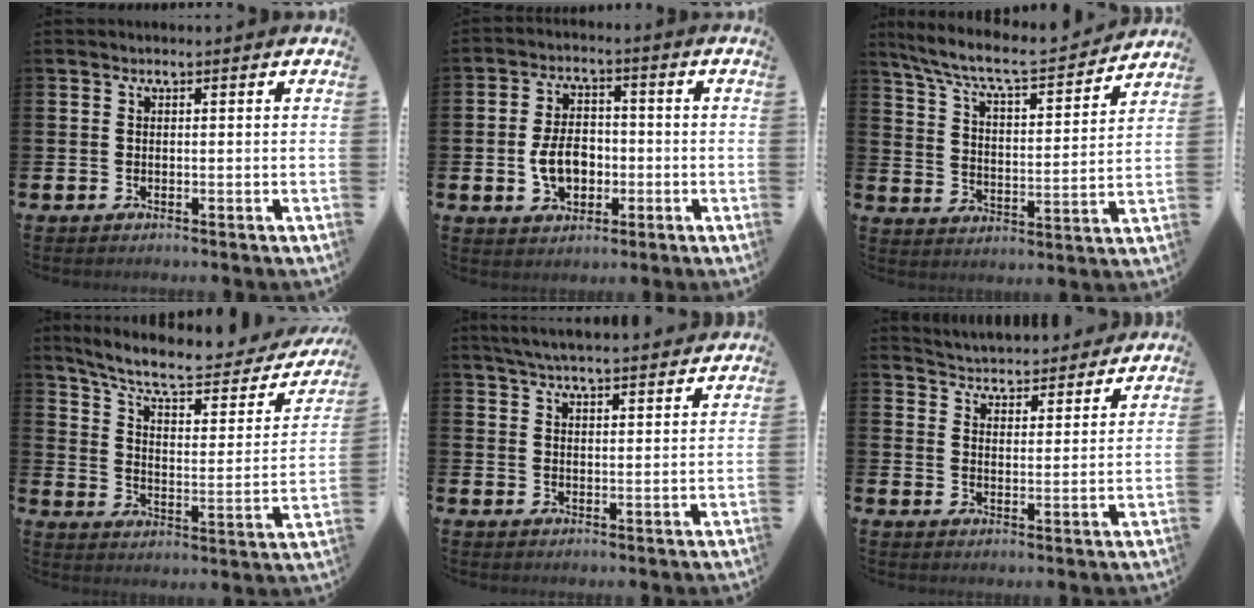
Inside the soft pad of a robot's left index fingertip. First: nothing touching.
{"total": 5.9, "force": [-1.2, 4.1, 4.1], "torque": [-0.070, 0.003, -0.028]}
{"total": 8.2, "force": [7.5, 1.0, 3.0], "torque": [-0.091, -0.055, 0.126]}
{"total": 9.5, "force": [7.9, 2.6, 4.6], "torque": [-0.116, -0.046, 0.132]}
{"total": 5.0, "force": [4.9, 0.1, 1.2], "torque": [-0.037, -0.020, 0.088]}
{"total": 4.8, "force": [4.7, 0.8, -0.3], "torque": [-0.015, -0.039, 0.081]}